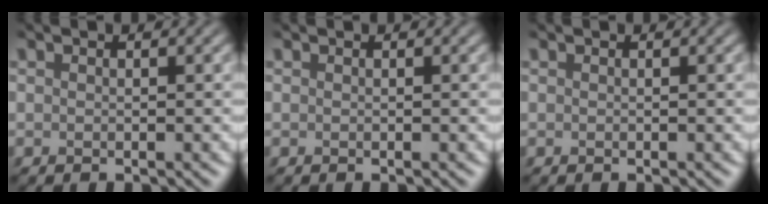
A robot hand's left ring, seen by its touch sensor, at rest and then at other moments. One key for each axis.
{"total": 0.0}
{"total": 0.0}